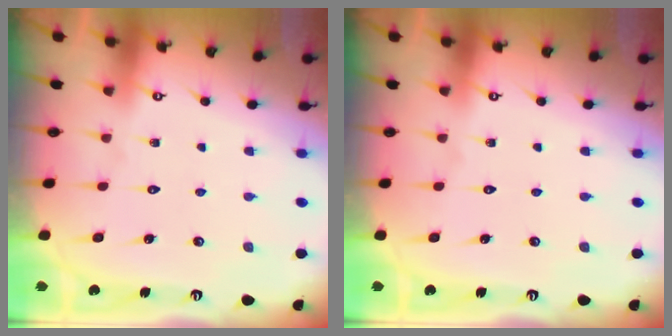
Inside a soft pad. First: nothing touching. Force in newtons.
{"total": 0.0}